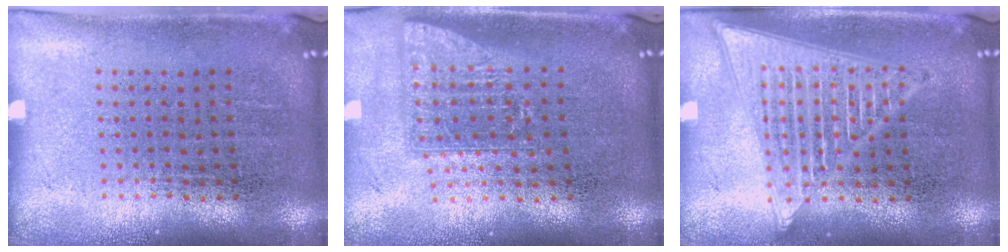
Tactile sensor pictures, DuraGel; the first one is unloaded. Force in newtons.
{"total": 1.6, "press": 1.2, "slide": 1.0}
{"total": 3.2, "press": 3.2, "slide": 0.4}